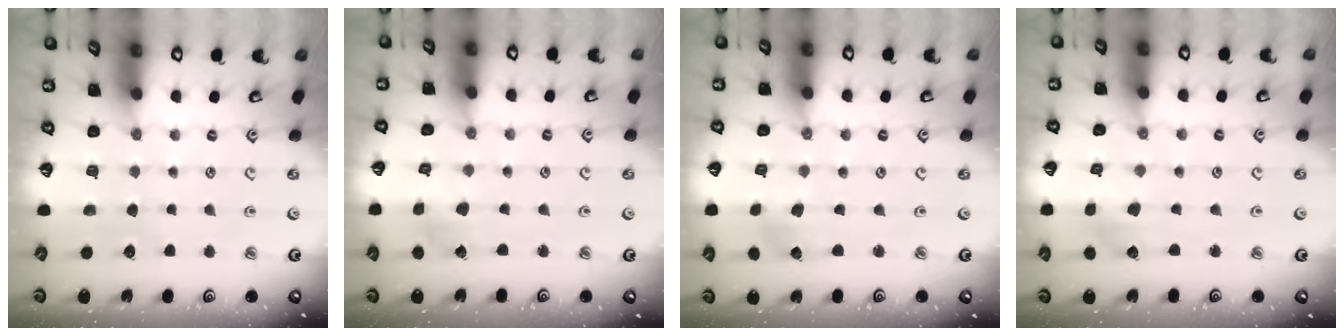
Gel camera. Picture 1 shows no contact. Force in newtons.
{"total": 2.3, "press": 2.3, "slide": 0.1}
{"total": 2.8, "press": 2.8, "slide": 0.3}
{"total": 2.6, "press": 2.6, "slide": 0.4}